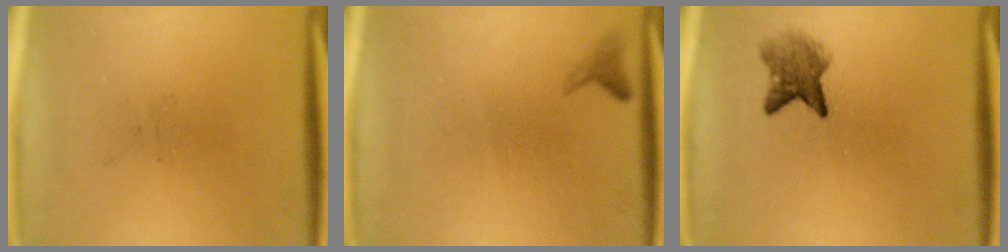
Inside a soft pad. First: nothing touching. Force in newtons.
{"total": 1.0}
{"total": 4.0}